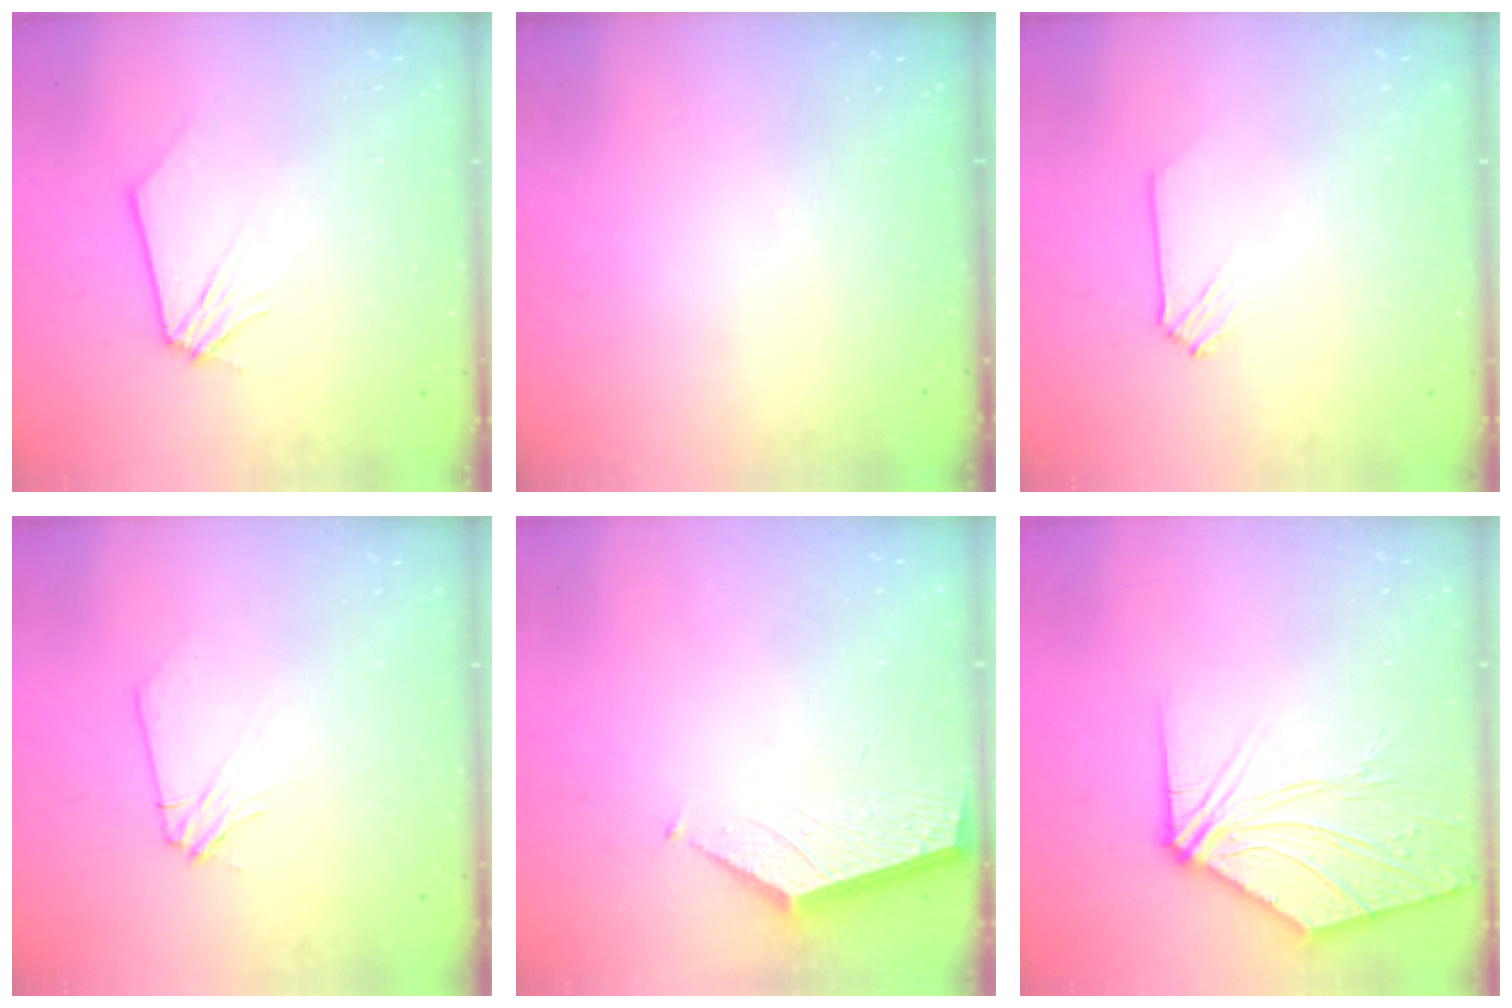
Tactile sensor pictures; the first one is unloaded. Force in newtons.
{"total": 0.0}
{"total": 0.0}
{"total": 2.9, "press": 2.9, "slide": 0.5}
{"total": 2.2, "press": 2.2, "slide": 0.2}
{"total": 11.4, "press": 11.2, "slide": 2.1}